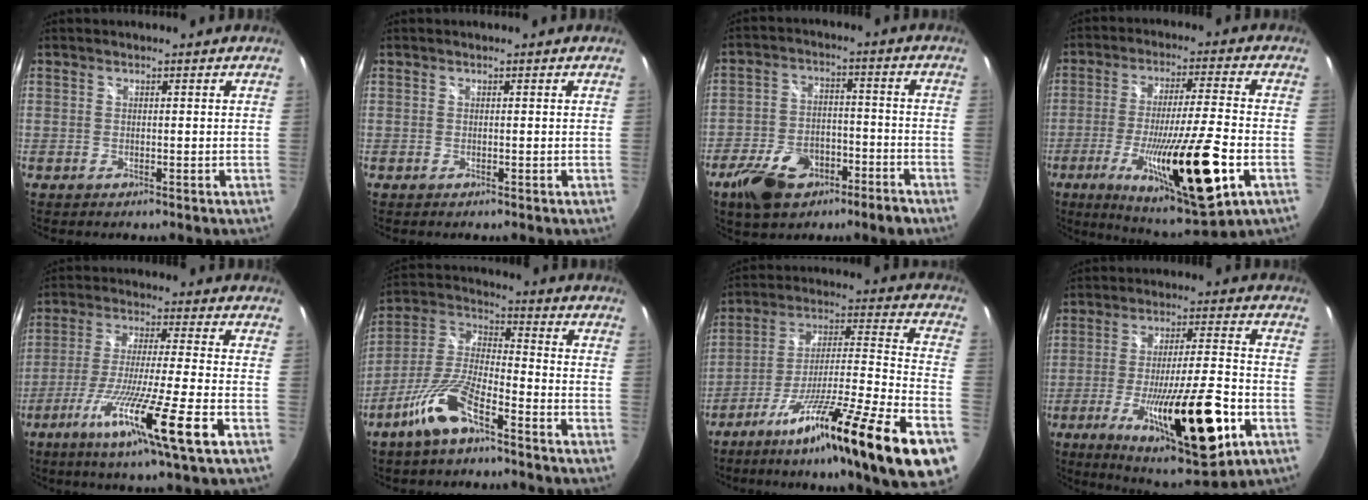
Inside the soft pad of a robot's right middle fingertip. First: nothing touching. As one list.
[{"total": 0.0}, {"total": 12.0, "force": [-7.5, 6.2, 7.0], "torque": [-0.160, -0.003, -0.127]}, {"total": 21.7, "force": [-8.0, 2.8, 20.0], "torque": [-0.352, -0.050, -0.125]}, {"total": 15.4, "force": [-7.7, -0.8, 13.4], "torque": [-0.253, -0.037, -0.139]}, {"total": 11.6, "force": [-7.4, 3.3, 8.2], "torque": [-0.184, 0.000, -0.144]}, {"total": 27.3, "force": [-17.1, 0.5, 21.3], "torque": [-0.304, -0.049, -0.270]}, {"total": 22.4, "force": [-9.2, 4.0, 20.0], "torque": [-0.341, -0.042, -0.136]}]